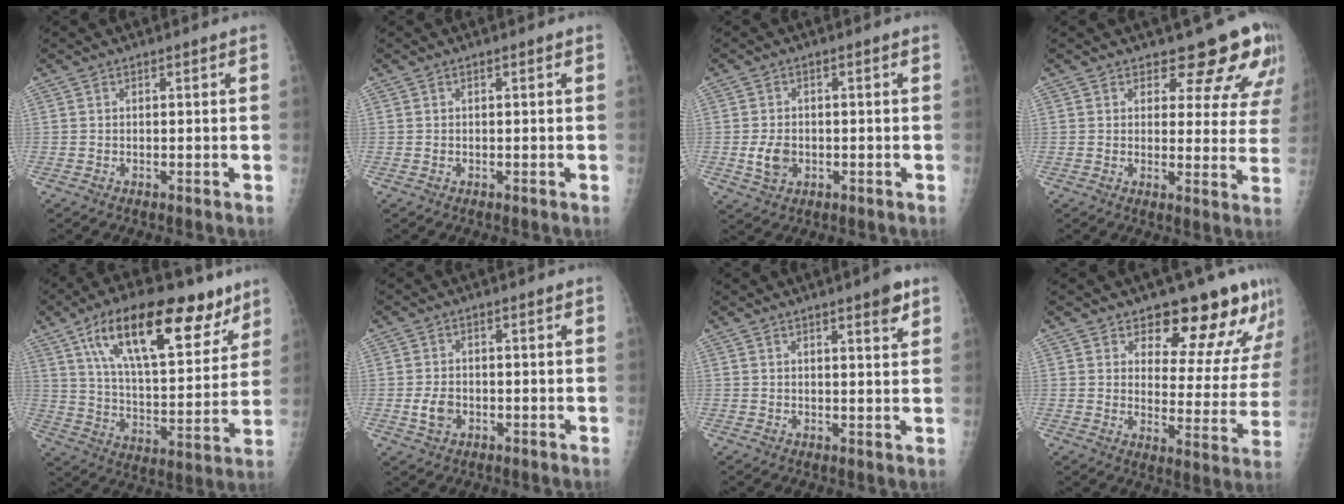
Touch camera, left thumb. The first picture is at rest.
{"total": 0.0}
{"total": 4.2, "force": [-1.1, 3.2, 2.6], "torque": [-0.042, -0.001, -0.014]}
{"total": 11.2, "force": [9.6, 4.7, 3.3], "torque": [0.006, -0.063, 0.090]}
{"total": 24.1, "force": [13.3, 10.2, 17.4], "torque": [-0.238, -0.028, 0.217]}
{"total": 3.4, "force": [-1.1, 2.6, 2.0], "torque": [-0.033, 0.002, -0.016]}
{"total": 4.2, "force": [2.5, 0.8, 3.3], "torque": [-0.040, -0.014, 0.032]}
{"total": 16.0, "force": [12.6, 6.2, 7.6], "torque": [-0.042, -0.091, 0.157]}